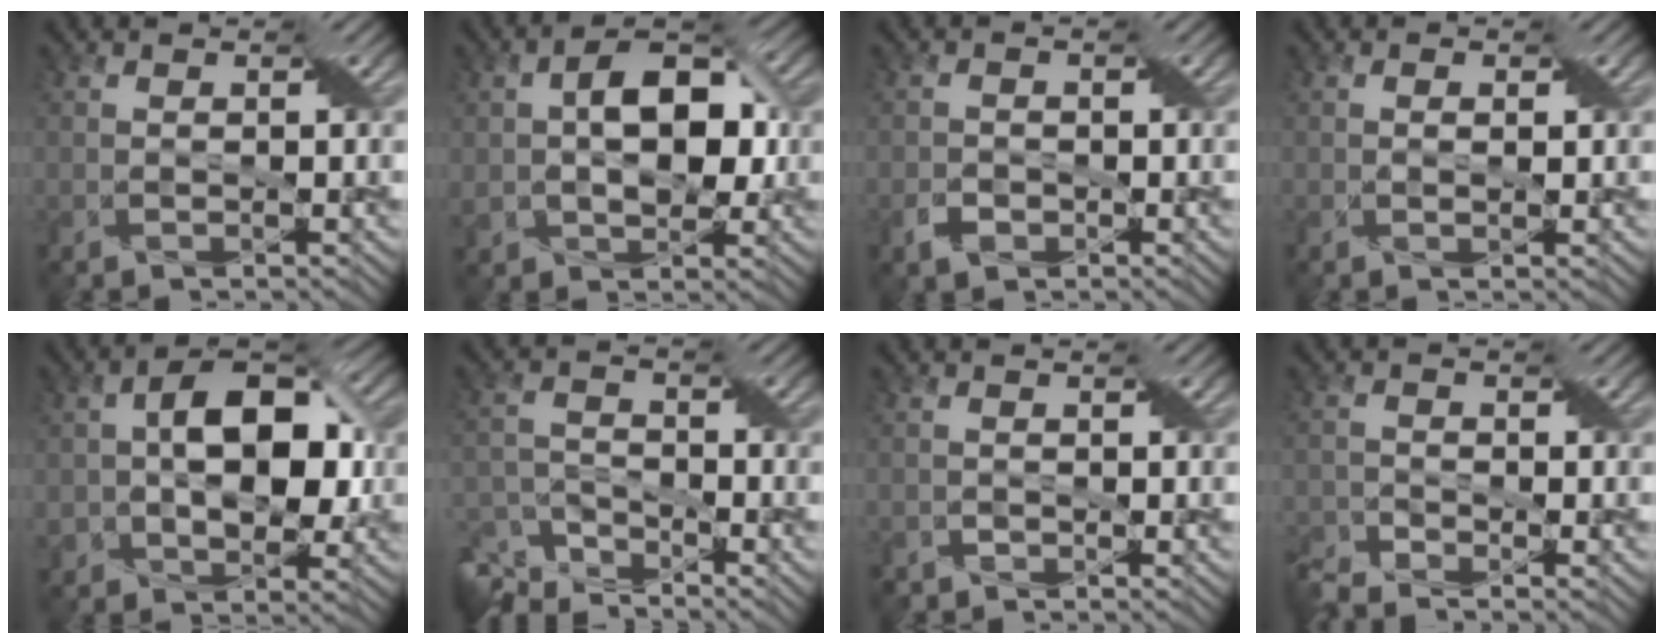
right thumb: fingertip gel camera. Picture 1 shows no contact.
{"total": 9.5, "force": [0.9, 6.0, 7.3], "torque": [-0.126, 0.011, 0.008]}
{"total": 2.1, "force": [-1.0, 1.5, 1.0], "torque": [-0.022, -0.002, -0.021]}
{"total": 1.2, "force": [0.3, 0.6, 1.0], "torque": [-0.016, -0.001, 0.005]}
{"total": 11.2, "force": [0.9, 7.1, 8.7], "torque": [-0.138, 0.012, 0.007]}
{"total": 6.6, "force": [-5.8, 2.1, 2.4], "torque": [-0.056, -0.012, -0.121]}
{"total": 1.0, "force": [-0.8, 0.6, 0.0], "torque": [0.001, 0.001, -0.017]}
{"total": 4.0, "force": [-3.6, 0.8, 1.6], "torque": [-0.037, -0.009, -0.082]}